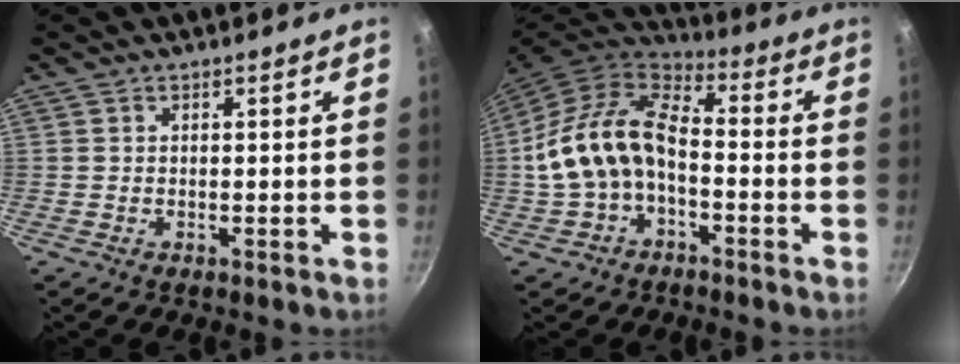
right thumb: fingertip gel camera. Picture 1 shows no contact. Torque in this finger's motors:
{"motor_torque": [-0.21, 0.93, 0.46, -0.80, 0.52]}